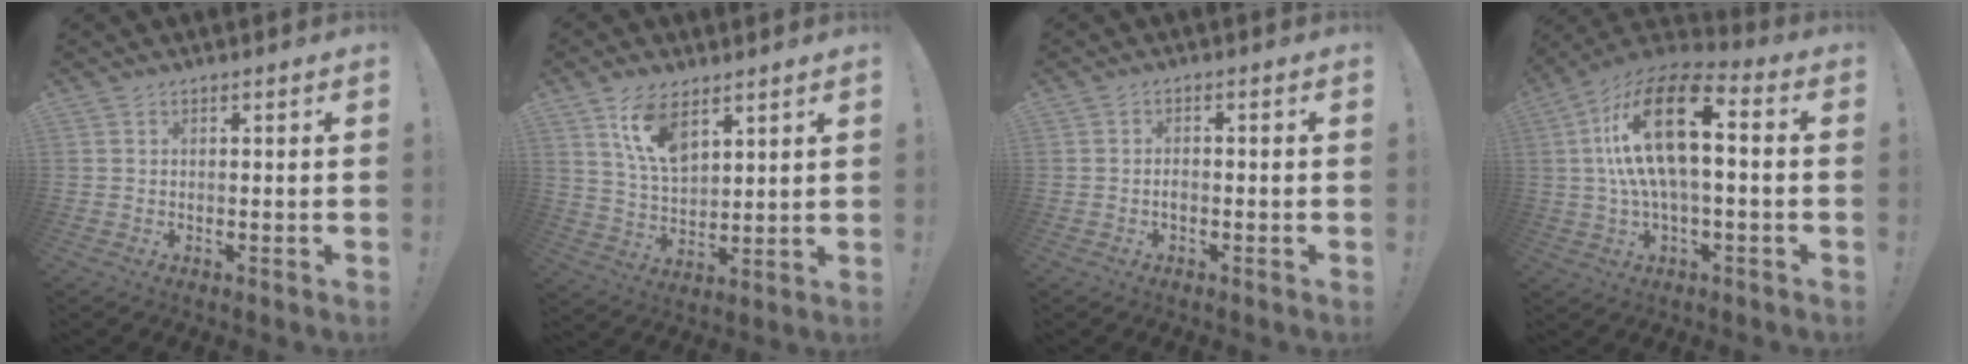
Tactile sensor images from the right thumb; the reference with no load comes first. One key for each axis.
{"total": 11.6, "fx": 7.3, "fy": 5.9, "fz": 6.8, "tx": -0.134, "ty": -0.026, "tz": 0.140}
{"total": 1.3, "fx": -0.8, "fy": 0.6, "fz": 0.9, "tx": -0.024, "ty": 0.006, "tz": -0.013}
{"total": 19.9, "fx": 3.6, "fy": 8.2, "fz": 17.8, "tx": -0.329, "ty": -0.005, "tz": 0.056}